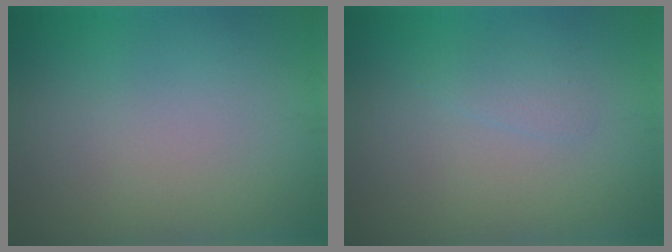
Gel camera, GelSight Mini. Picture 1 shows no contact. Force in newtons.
{"total": 1.0, "press": 1.0, "slide": 0.1}